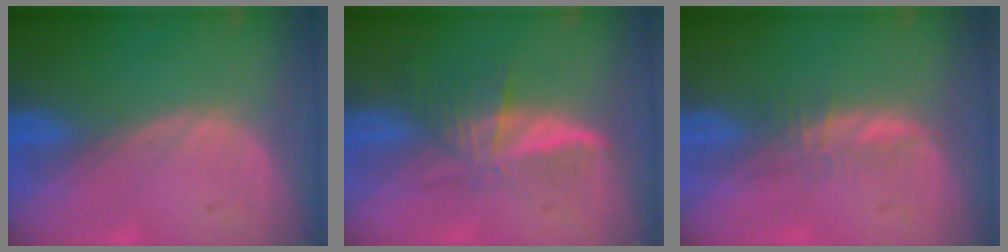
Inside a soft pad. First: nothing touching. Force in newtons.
{"total": 6.0, "press": 5.5, "slide": 2.4}
{"total": 2.3, "press": 2.2, "slide": 0.6}